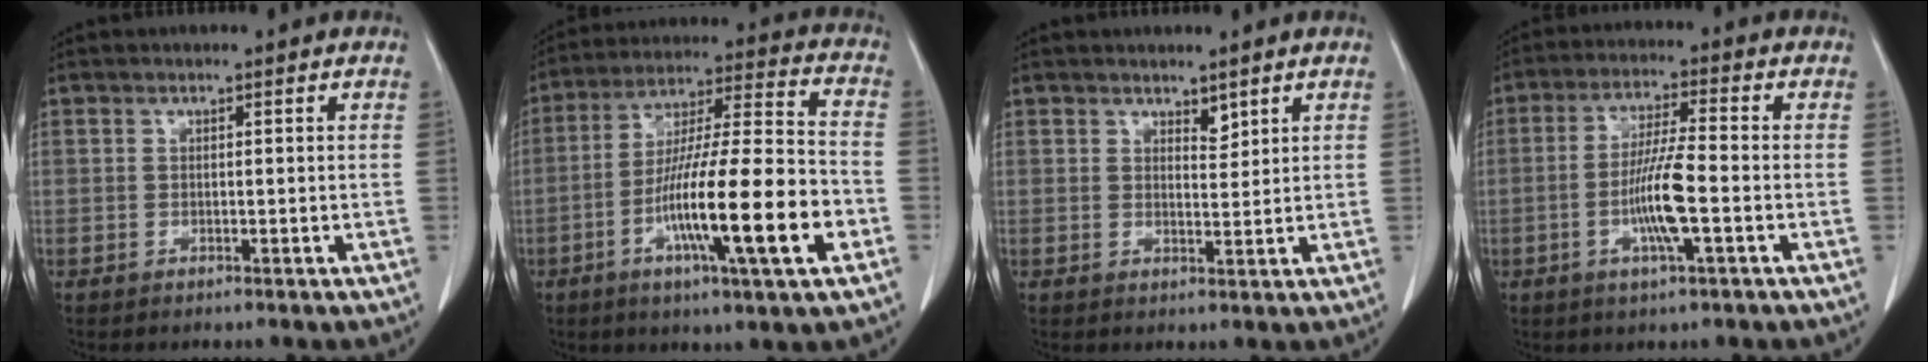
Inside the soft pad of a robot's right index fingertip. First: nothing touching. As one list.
[{"total": 19.7, "force": [-6.6, 1.2, 18.5], "torque": [-0.314, -0.011, -0.110]}, {"total": 2.0, "force": [1.6, 0.7, 0.9], "torque": [-0.014, -0.006, 0.029]}, {"total": 8.4, "force": [-2.3, 0.4, 8.1], "torque": [-0.157, -0.005, -0.045]}]